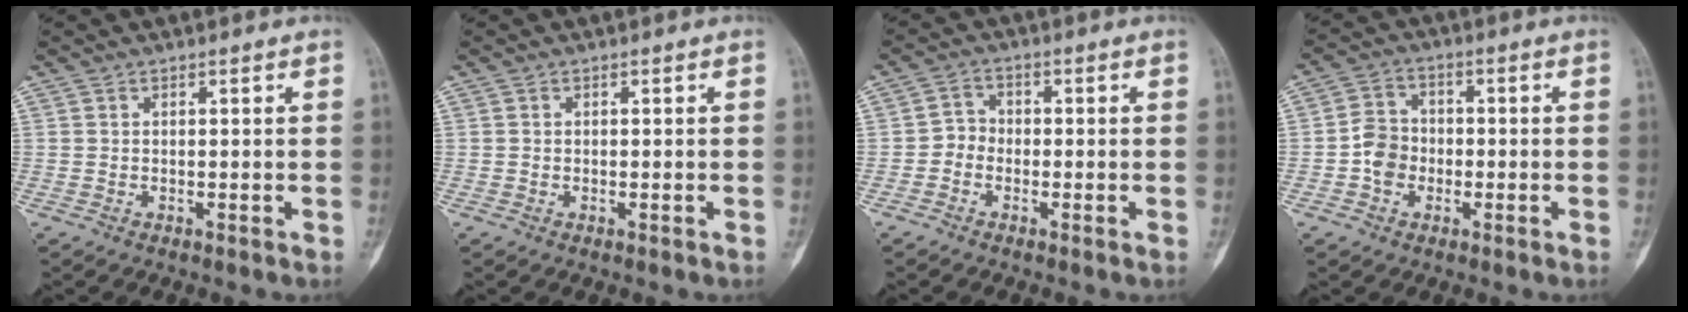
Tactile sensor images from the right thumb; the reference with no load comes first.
{"total": 0.0}
{"total": 2.8, "force": [-1.2, 2.4, 0.9], "torque": [0.006, 0.011, -0.036]}
{"total": 5.6, "force": [-1.5, 4.7, 2.8], "torque": [-0.033, 0.020, -0.038]}